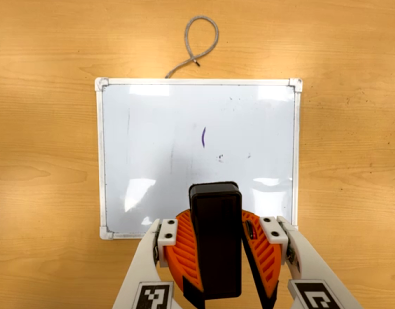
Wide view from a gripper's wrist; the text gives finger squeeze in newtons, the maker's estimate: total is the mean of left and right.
{"total": 10.1, "left": 10.5, "right": 9.6}